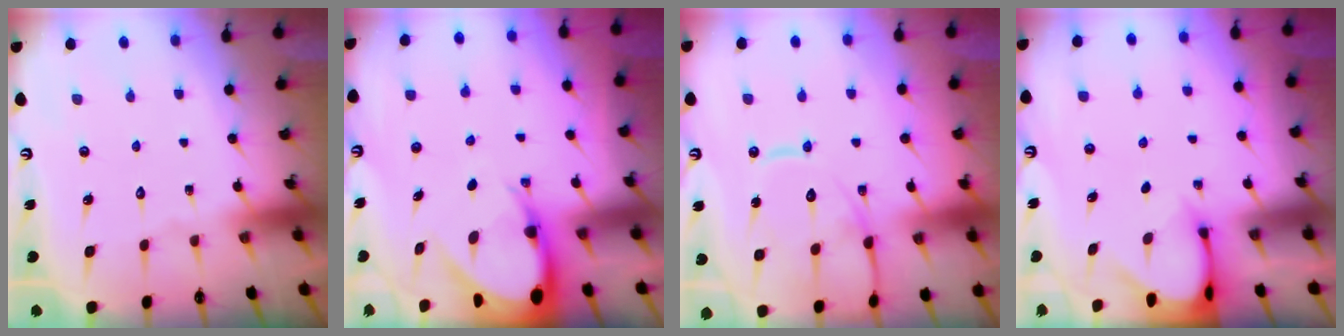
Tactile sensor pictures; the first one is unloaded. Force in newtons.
{"total": 7.6, "press": 7.5, "slide": 0.8}
{"total": 13.3, "press": 13.2, "slide": 1.0}
{"total": 3.4, "press": 3.3, "slide": 0.3}